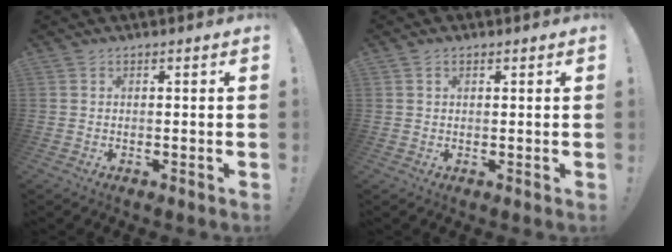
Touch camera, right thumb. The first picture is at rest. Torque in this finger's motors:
{"motor_torque": [-0.06, 0.14, 0.04, -0.01, 0.00]}